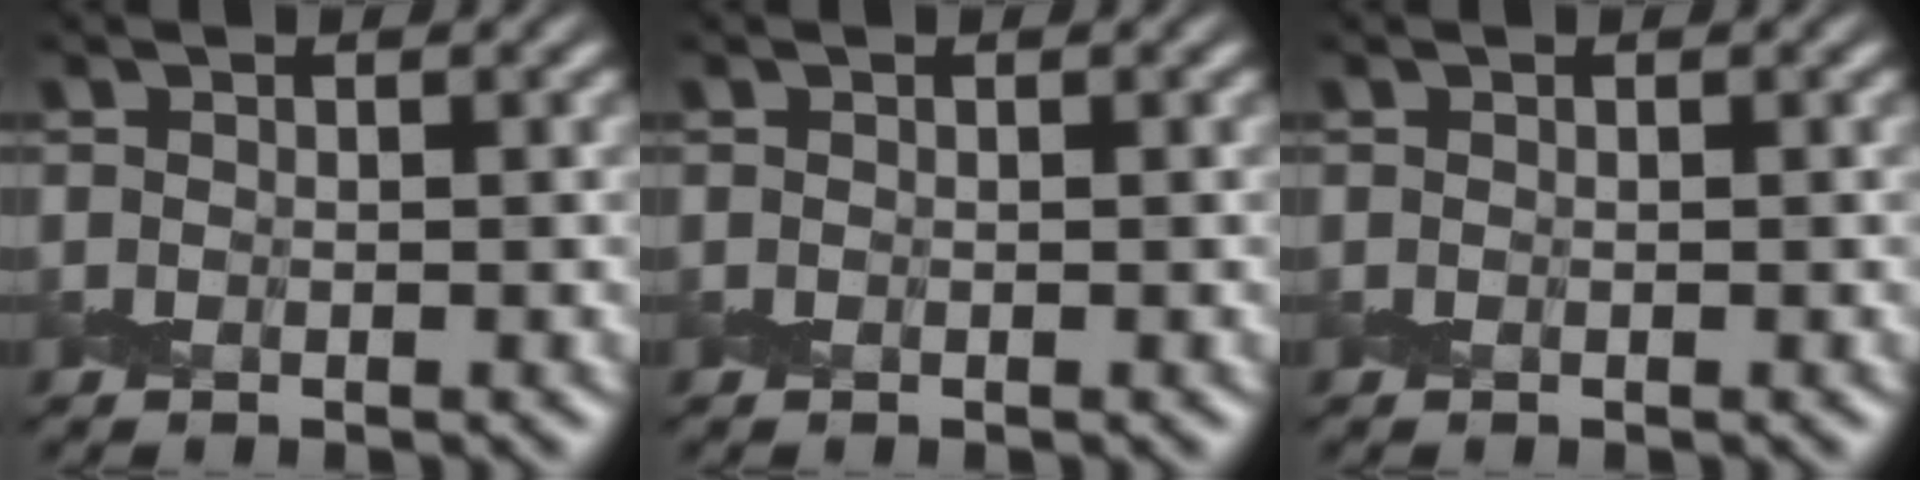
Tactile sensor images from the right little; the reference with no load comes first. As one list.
[{"total": 0.0}, {"total": 0.0}]